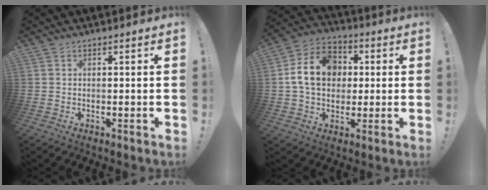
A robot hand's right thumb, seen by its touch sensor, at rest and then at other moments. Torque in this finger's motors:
{"motor_torque": [0.29, 1.54, 1.58, -0.19, 0.40]}